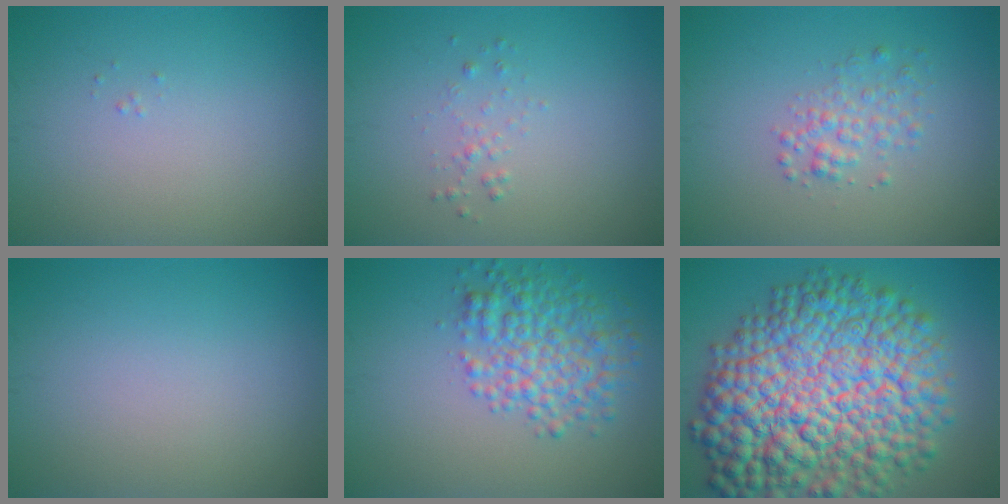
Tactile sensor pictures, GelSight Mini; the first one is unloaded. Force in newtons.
{"total": 0.9, "press": 0.9, "slide": 0.0}
{"total": 2.1, "press": 2.1, "slide": 0.1}
{"total": 0.0}
{"total": 5.2, "press": 5.2, "slide": 0.0}
{"total": 17.0, "press": 17.0, "slide": 0.3}